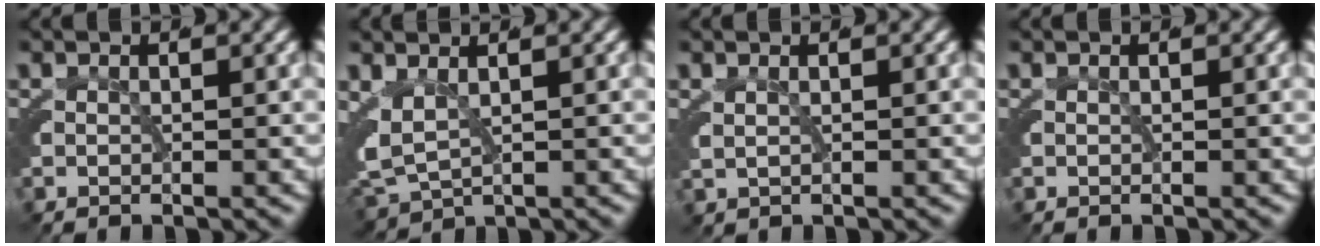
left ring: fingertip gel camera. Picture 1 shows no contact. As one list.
[{"total": 5.3, "force": [0.2, 4.4, 2.9], "torque": [-0.097, -0.028, 0.016]}, {"total": 0.6, "force": [0.5, 0.0, 0.3], "torque": [-0.006, -0.002, 0.014]}, {"total": 0.0}]